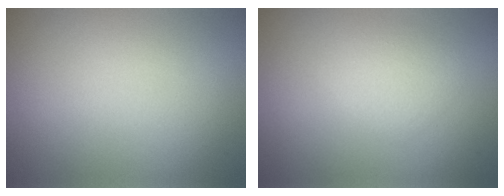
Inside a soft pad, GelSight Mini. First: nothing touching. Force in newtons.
{"total": 2.1, "press": 2.1, "slide": 0.0}